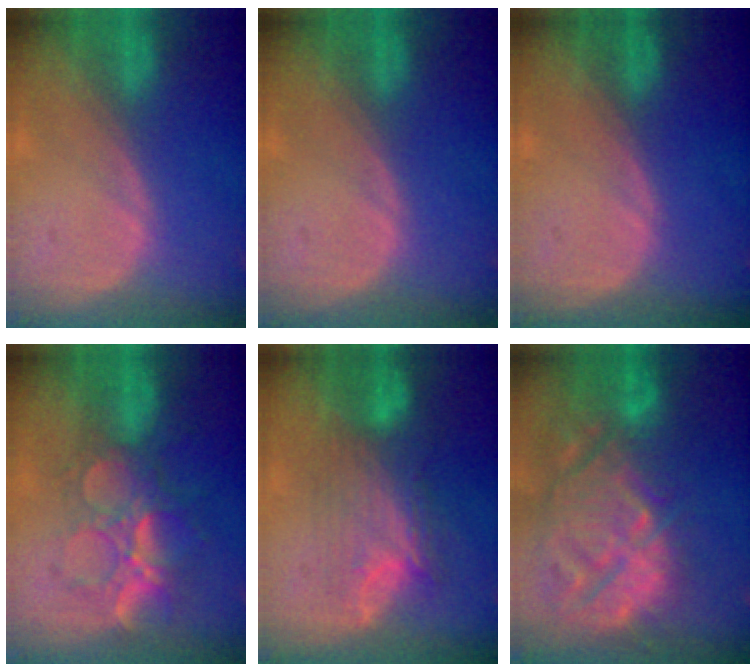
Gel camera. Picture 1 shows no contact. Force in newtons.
{"total": 0.0}
{"total": 0.0}
{"total": 8.9, "press": 8.2, "slide": 3.6}
{"total": 7.7, "press": 7.3, "slide": 2.5}
{"total": 14.9, "press": 12.8, "slide": 7.7}